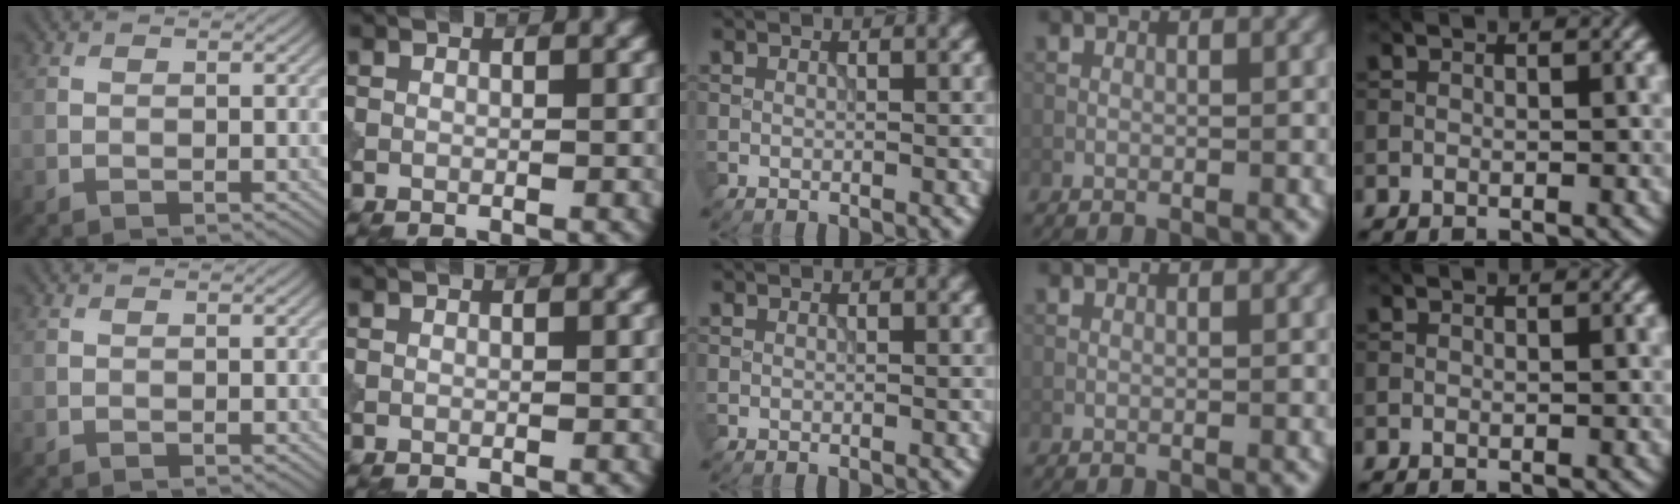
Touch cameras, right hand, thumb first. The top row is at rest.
{}